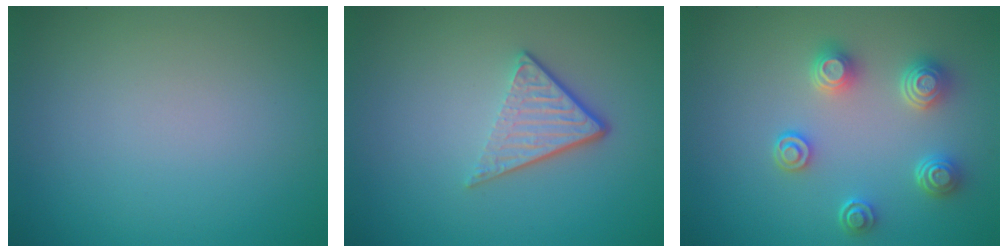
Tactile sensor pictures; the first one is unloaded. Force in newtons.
{"total": 3.9, "press": 2.6, "slide": 2.9}
{"total": 3.8, "press": 3.3, "slide": 2.0}